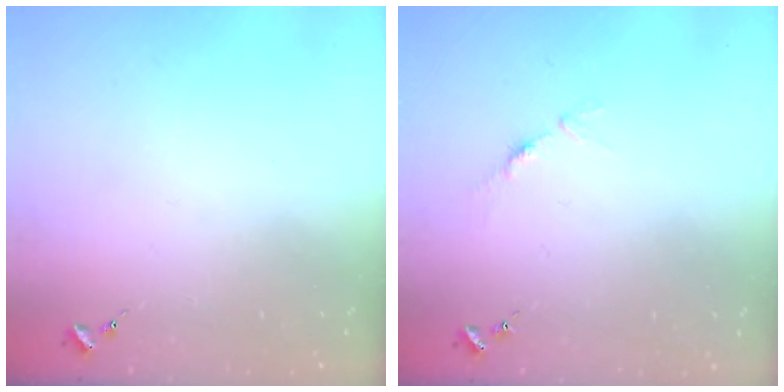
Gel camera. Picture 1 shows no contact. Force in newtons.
{"total": 3.8, "press": 3.8, "slide": 0.5}